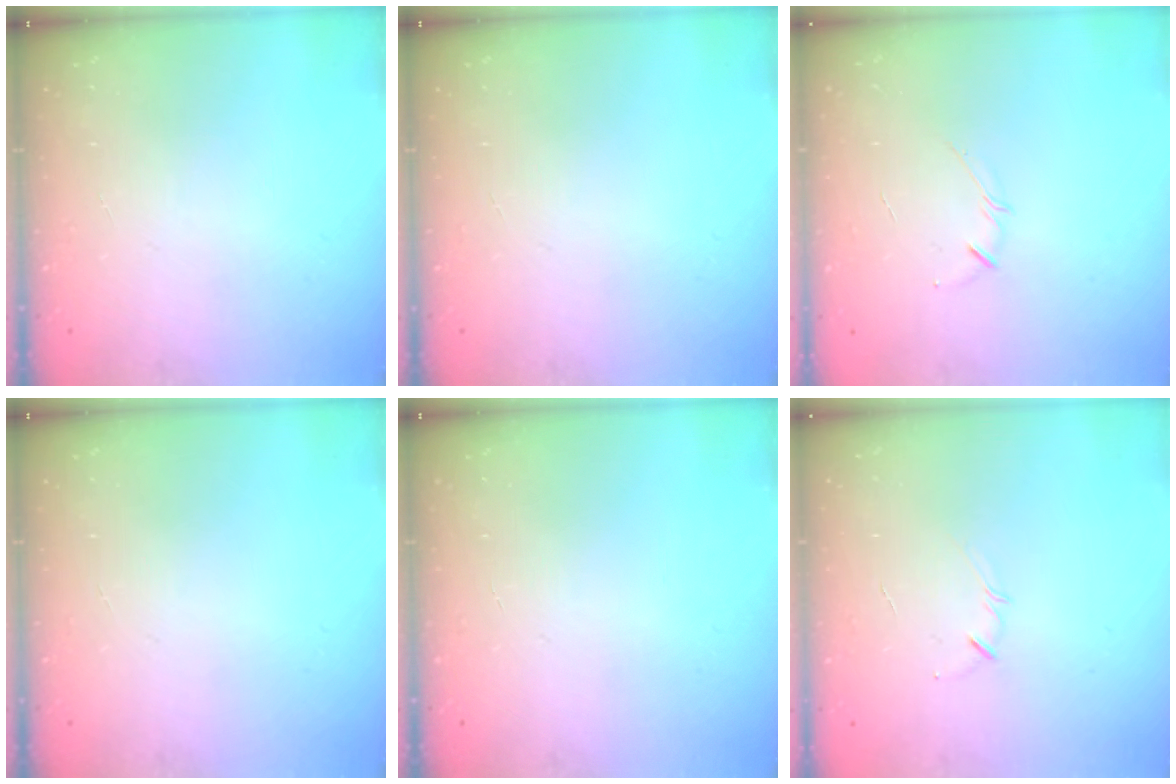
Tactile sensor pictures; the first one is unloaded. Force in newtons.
{"total": 0.0}
{"total": 3.2, "press": 3.2, "slide": 0.7}
{"total": 0.0}
{"total": 0.0}
{"total": 2.4, "press": 2.3, "slide": 0.5}